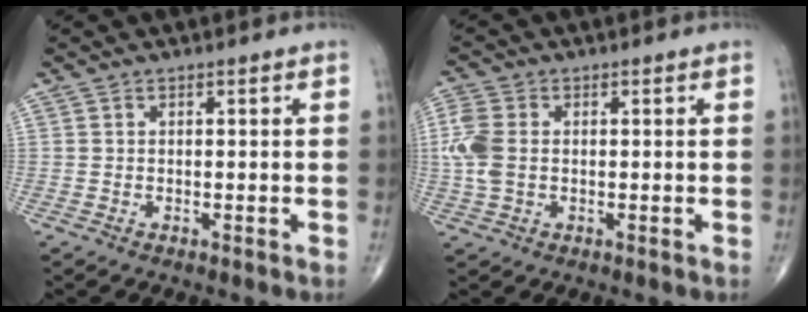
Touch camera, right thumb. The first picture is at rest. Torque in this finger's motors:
{"motor_torque": [0.13, 0.10, 0.65, 0.28, 0.08]}